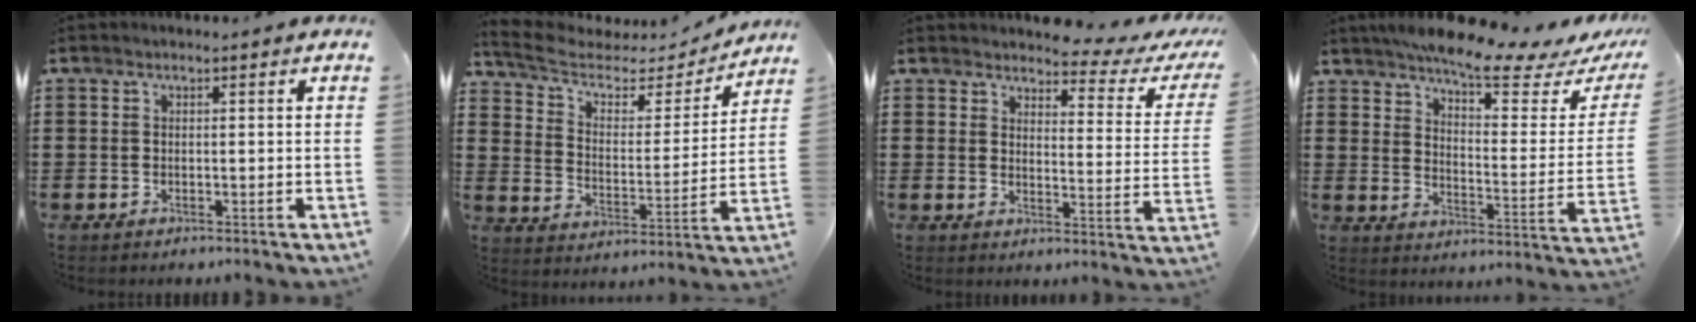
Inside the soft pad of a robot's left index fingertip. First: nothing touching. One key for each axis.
{"total": 5.5, "fx": 4.1, "fy": 2.8, "fz": 2.4, "tx": -0.072, "ty": -0.023, "tz": 0.066}
{"total": 3.6, "fx": 3.2, "fy": 0.6, "fz": 1.6, "tx": -0.044, "ty": -0.020, "tz": 0.049}
{"total": 8.6, "fx": 7.2, "fy": 0.7, "fz": 4.8, "tx": -0.097, "ty": -0.047, "tz": 0.119}